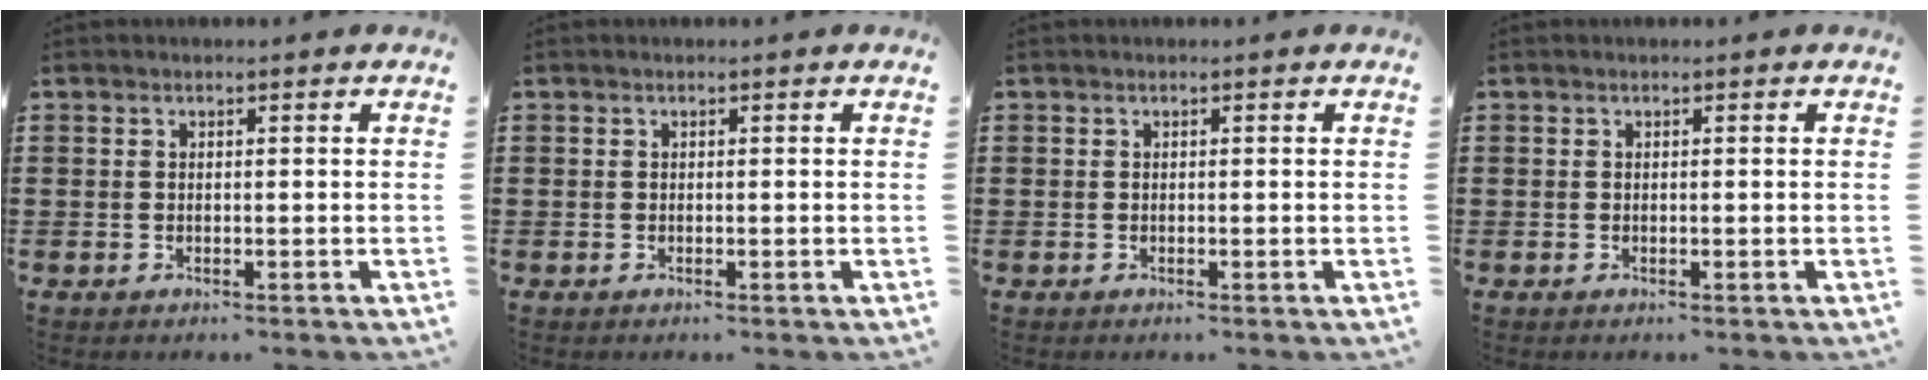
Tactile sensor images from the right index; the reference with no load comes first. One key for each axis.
{"total": 0.0}
{"total": 0.0}
{"total": 0.0}